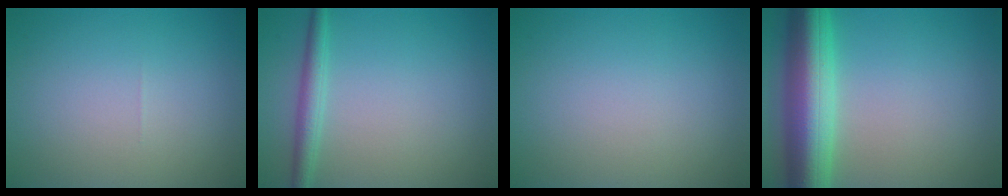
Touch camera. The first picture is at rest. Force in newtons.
{"total": 2.2, "press": 2.2, "slide": 0.1}
{"total": 0.0}
{"total": 8.9, "press": 8.9, "slide": 0.4}